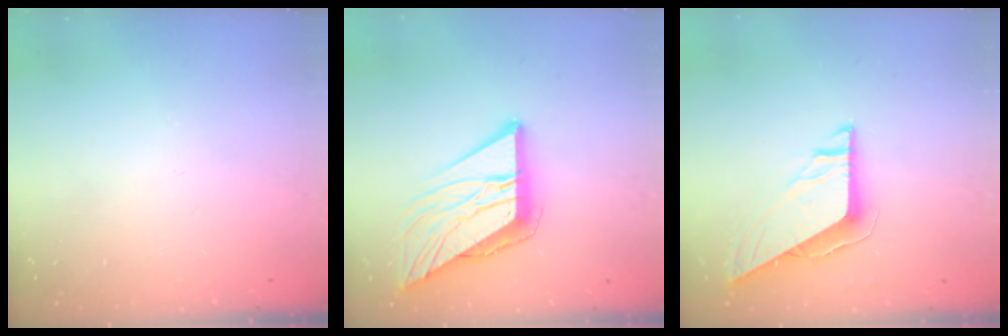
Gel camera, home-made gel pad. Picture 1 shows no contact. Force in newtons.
{"total": 13.7, "press": 13.6, "slide": 1.6}
{"total": 9.5, "press": 9.4, "slide": 0.9}